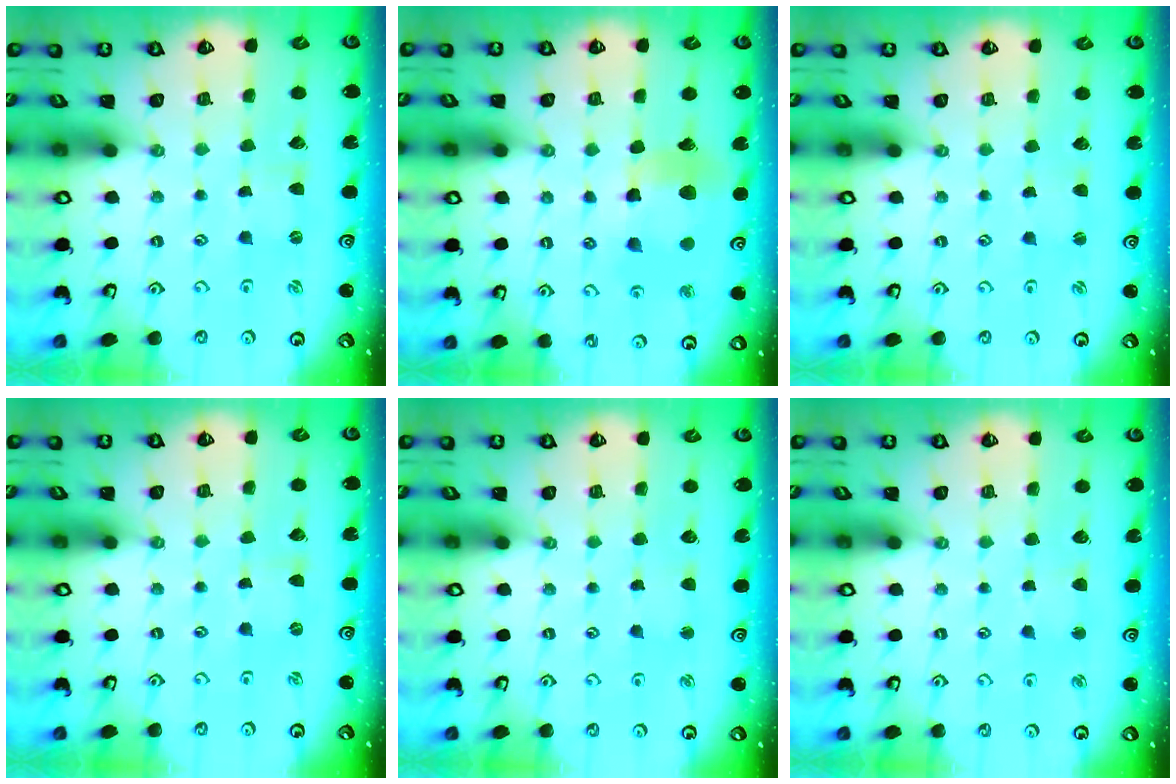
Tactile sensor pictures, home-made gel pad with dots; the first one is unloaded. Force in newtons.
{"total": 12.9, "press": 12.8, "slide": 1.7}
{"total": 1.4, "press": 1.4, "slide": 0.3}
{"total": 0.0}
{"total": 2.5, "press": 2.5, "slide": 0.2}
{"total": 2.4, "press": 2.4, "slide": 0.3}